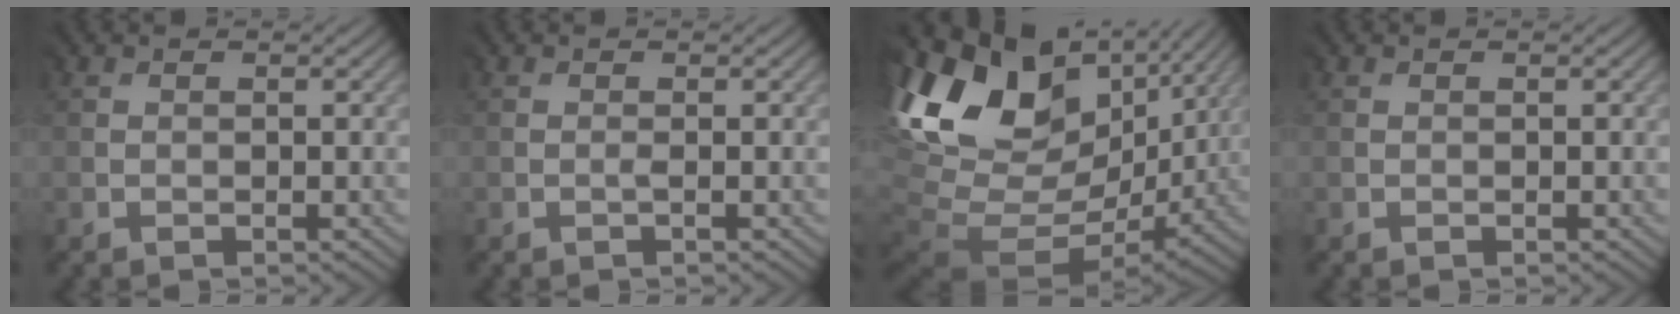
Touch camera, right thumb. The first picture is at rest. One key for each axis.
{"total": 0.7, "fx": -0.3, "fy": -0.6, "fz": -0.2, "tx": 0.001, "ty": 0.000, "tz": -0.008}
{"total": 17.5, "fx": 3.5, "fy": 12.4, "fz": 11.9, "tx": -0.223, "ty": -0.030, "tz": 0.119}
{"total": 0.0}